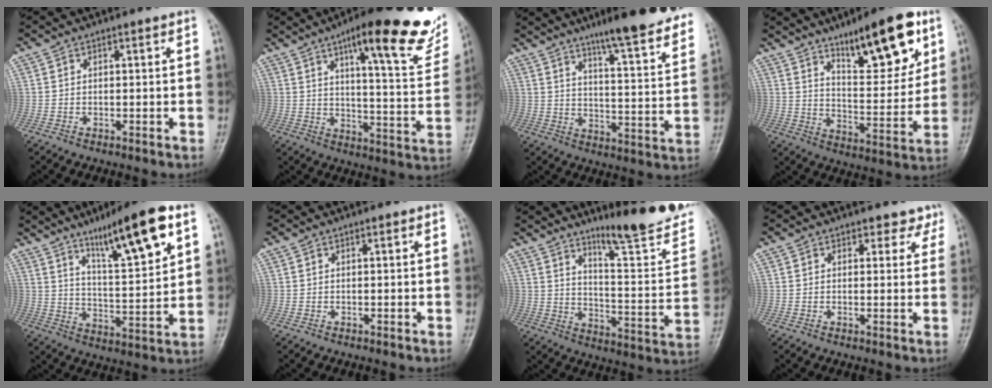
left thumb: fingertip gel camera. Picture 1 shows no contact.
{"total": 23.4, "force": [13.6, 5.5, 18.3], "torque": [-0.218, -0.045, 0.185]}
{"total": 21.6, "force": [16.0, 3.0, 14.2], "torque": [-0.167, -0.065, 0.213]}
{"total": 17.0, "force": [10.0, 5.3, 12.7], "torque": [-0.156, -0.054, 0.163]}
{"total": 16.0, "force": [9.1, 2.7, 12.9], "torque": [-0.197, -0.041, 0.154]}
{"total": 0.0}
{"total": 18.4, "force": [14.6, 1.7, 11.0], "torque": [-0.137, -0.107, 0.215]}
{"total": 2.8, "force": [2.2, 1.8, -0.1], "torque": [0.027, -0.014, 0.011]}